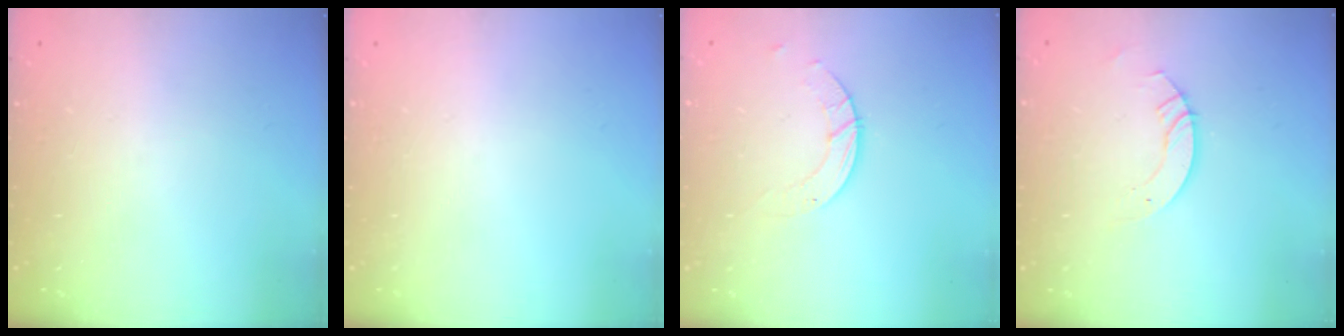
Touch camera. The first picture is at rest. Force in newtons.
{"total": 0.0}
{"total": 2.8, "press": 2.8, "slide": 0.3}
{"total": 3.7, "press": 3.7, "slide": 0.3}